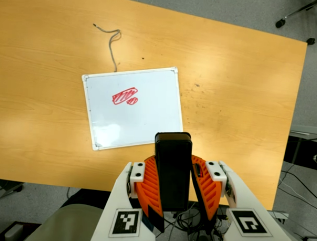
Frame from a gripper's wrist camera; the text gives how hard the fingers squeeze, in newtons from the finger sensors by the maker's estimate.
{"total": 9.1, "left": 7.5, "right": 10.6}